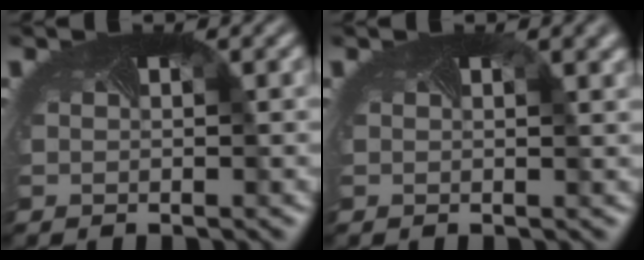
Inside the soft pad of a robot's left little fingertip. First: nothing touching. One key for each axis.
{"total": 2.0, "fx": 1.1, "fy": 0.8, "fz": 1.5, "tx": -0.007, "ty": 0.005, "tz": -0.002}